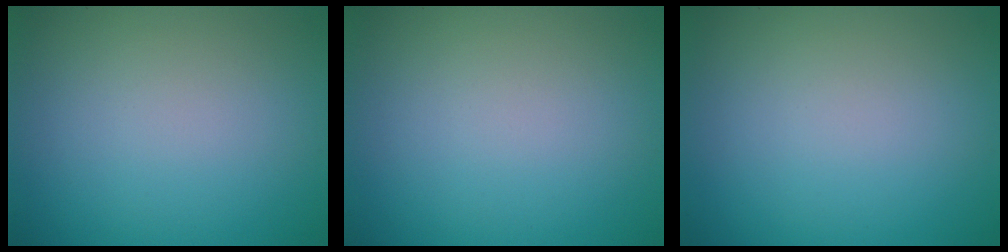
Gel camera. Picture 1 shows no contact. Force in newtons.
{"total": 0.0}
{"total": 0.0}